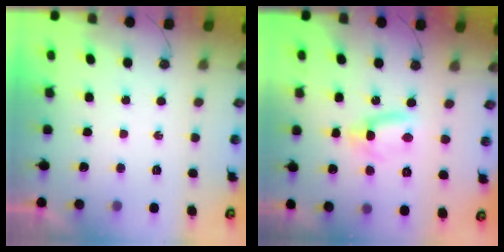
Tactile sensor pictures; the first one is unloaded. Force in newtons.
{"total": 5.9, "press": 4.9, "slide": 3.2}